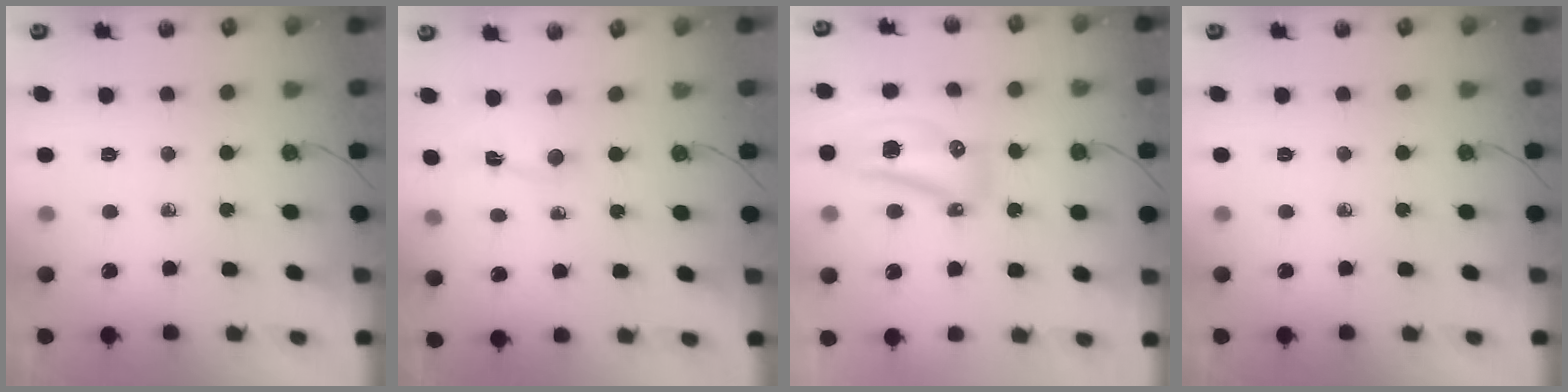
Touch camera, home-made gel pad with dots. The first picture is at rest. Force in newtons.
{"total": 1.1, "press": 1.0, "slide": 0.6}
{"total": 13.5, "press": 11.5, "slide": 7.0}
{"total": 0.0}